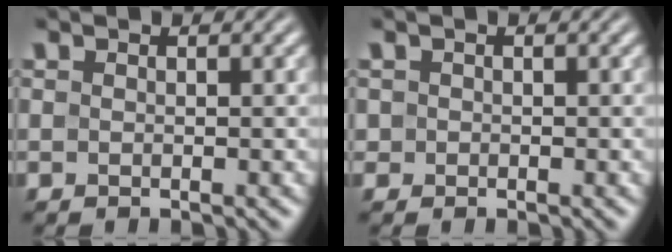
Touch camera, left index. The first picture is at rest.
{"total": 0.6, "force": [0.0, 0.6, 0.1], "torque": [0.003, -0.001, -0.004]}